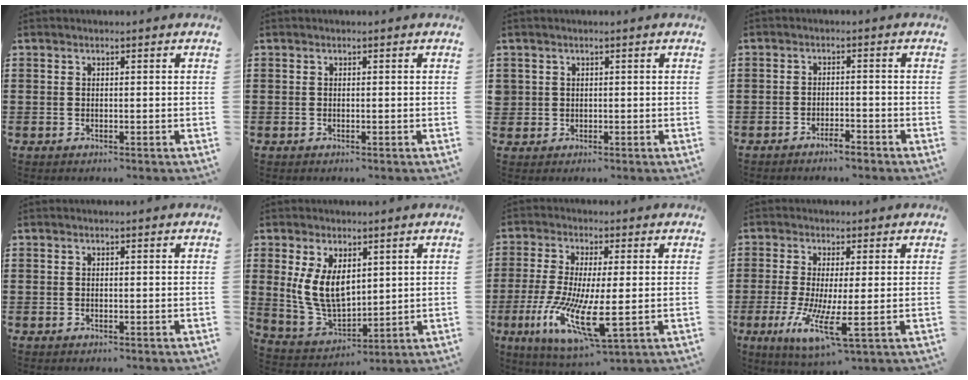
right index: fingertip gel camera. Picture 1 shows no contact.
{"total": 0.0}
{"total": 1.1, "force": [0.3, 1.1, 0.0], "torque": [-0.005, 0.004, 0.004]}
{"total": 2.4, "force": [-2.2, 0.2, 0.8], "torque": [-0.016, 0.002, -0.044]}
{"total": 0.0}
{"total": 8.6, "force": [2.5, 5.1, 6.4], "torque": [-0.152, 0.000, 0.045]}
{"total": 11.5, "force": [-2.7, 3.3, 10.6], "torque": [-0.219, -0.013, -0.046]}
{"total": 7.6, "force": [-1.7, 1.2, 7.3], "torque": [-0.156, -0.019, -0.029]}